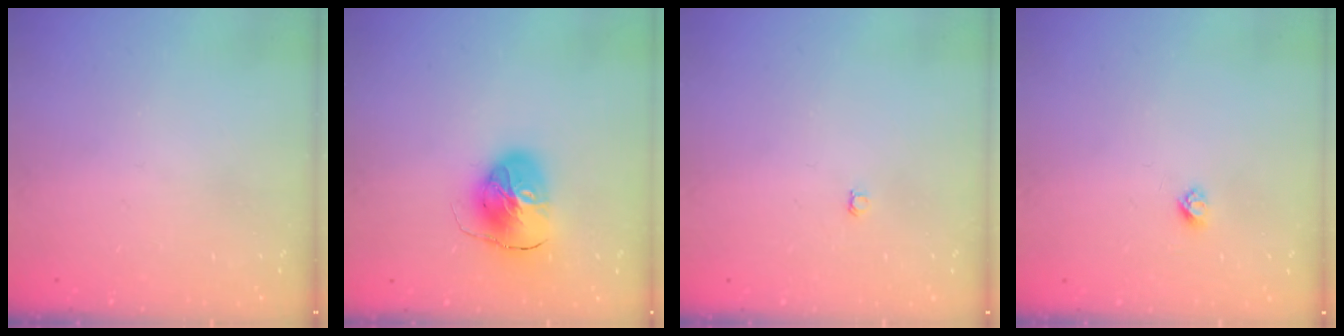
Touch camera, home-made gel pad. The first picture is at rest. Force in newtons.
{"total": 11.3, "press": 11.2, "slide": 1.4}
{"total": 3.0, "press": 3.0, "slide": 0.3}
{"total": 2.7, "press": 2.6, "slide": 0.3}